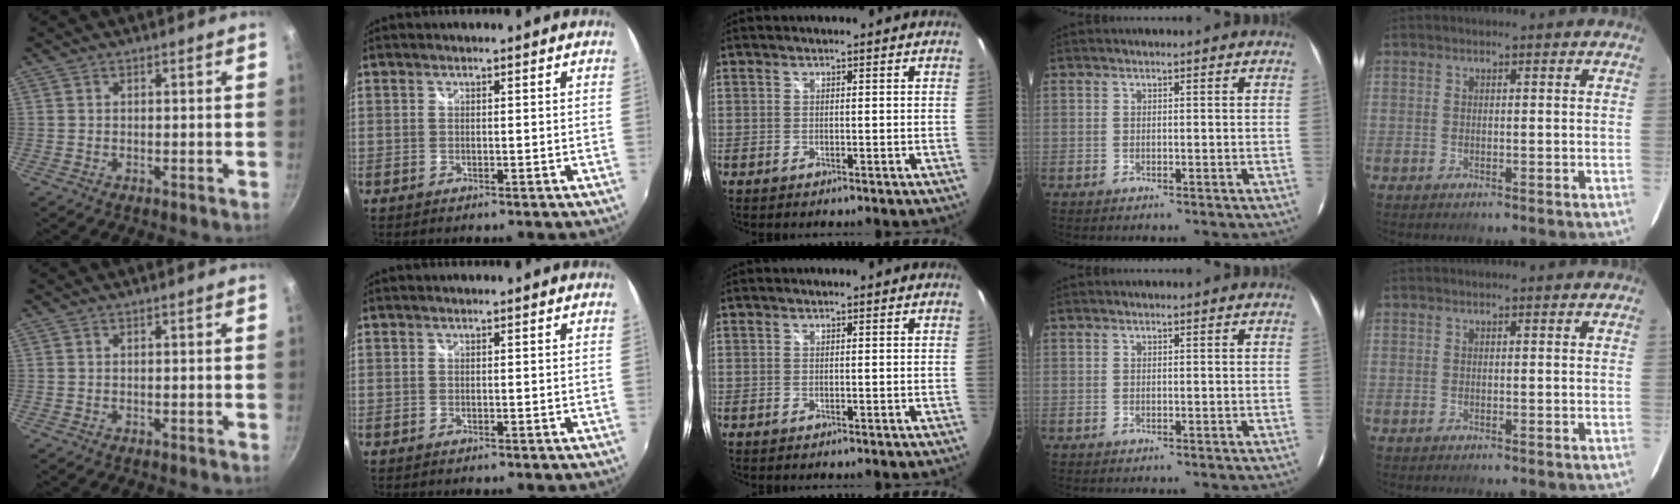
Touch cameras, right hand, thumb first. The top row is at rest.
{}